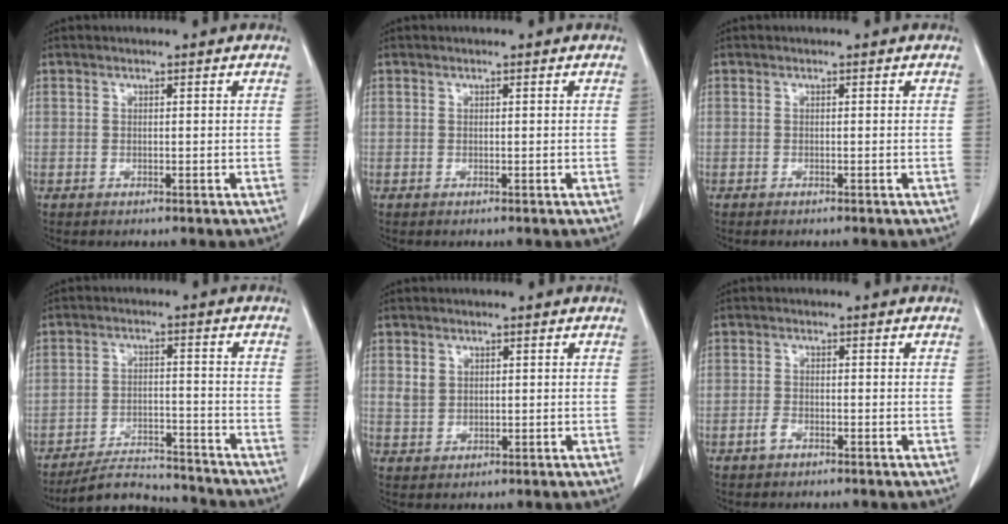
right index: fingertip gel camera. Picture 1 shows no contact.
{"total": 0.0}
{"total": 0.6, "force": [-0.5, 0.1, 0.3], "torque": [-0.008, -0.001, -0.008]}
{"total": 9.2, "force": [-9.0, 1.6, 0.8], "torque": [-0.007, 0.010, -0.143]}
{"total": 2.6, "force": [0.8, 2.2, 1.1], "torque": [-0.024, 0.005, 0.022]}
{"total": 1.6, "force": [-1.0, 0.8, 0.9], "torque": [-0.017, 0.003, -0.019]}